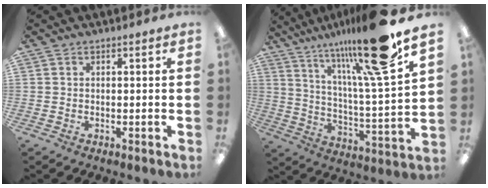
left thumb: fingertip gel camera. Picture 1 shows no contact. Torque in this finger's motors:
{"motor_torque": [2.79, 0.95, 1.92, -0.85, 0.19]}